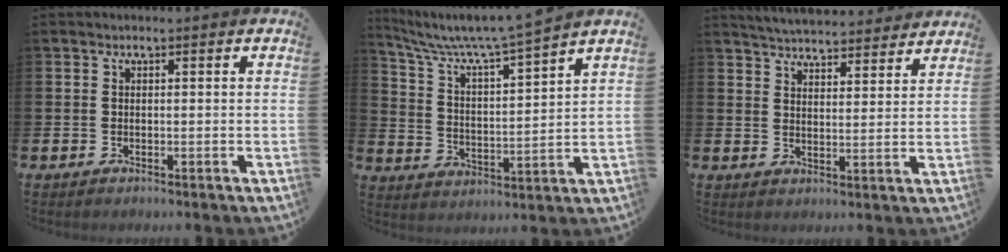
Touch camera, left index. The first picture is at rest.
{"total": 7.2, "force": [6.6, 0.1, 2.9], "torque": [-0.084, -0.047, 0.107]}
{"total": 5.2, "force": [5.1, 0.5, 0.2], "torque": [-0.018, -0.037, 0.090]}